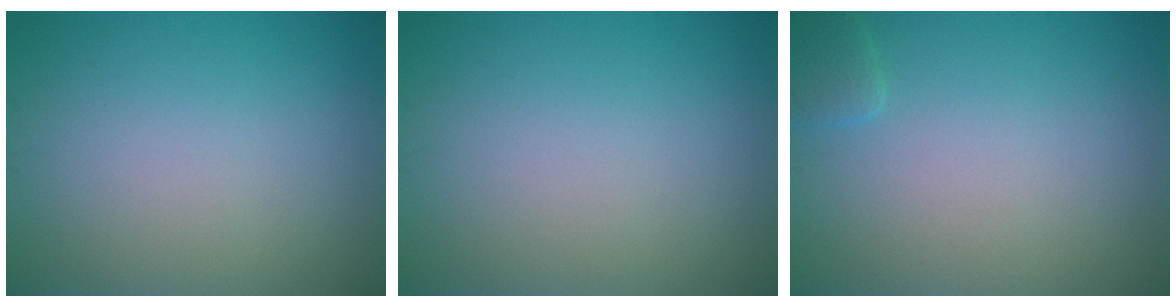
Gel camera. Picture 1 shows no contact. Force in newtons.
{"total": 0.0}
{"total": 1.3, "press": 1.3, "slide": 0.1}